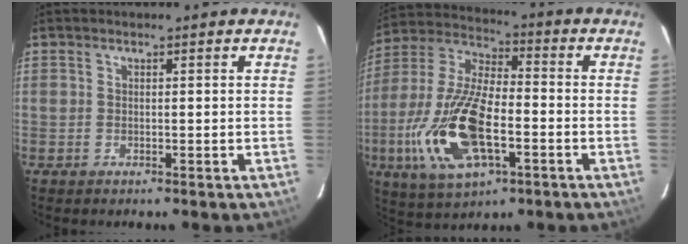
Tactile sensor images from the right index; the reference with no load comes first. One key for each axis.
{"total": 19.6, "fx": -6.0, "fy": 8.4, "fz": 16.7, "tx": -0.366, "ty": -0.015, "tz": -0.110}